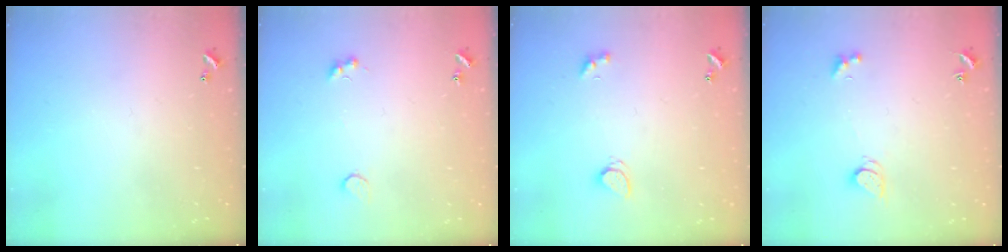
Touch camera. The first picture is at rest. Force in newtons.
{"total": 1.8, "press": 1.5, "slide": 1.0}
{"total": 1.6, "press": 1.6, "slide": 0.3}
{"total": 2.8, "press": 2.7, "slide": 0.5}